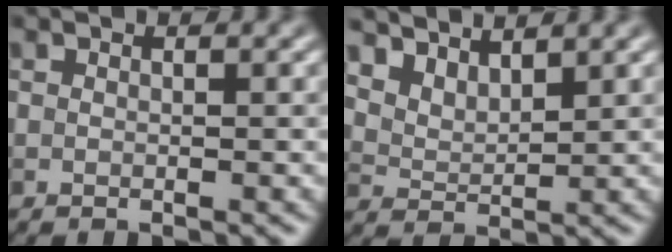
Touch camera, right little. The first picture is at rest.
{"total": 5.3, "force": [4.3, 2.2, 2.1], "torque": [-0.057, 0.005, 0.085]}